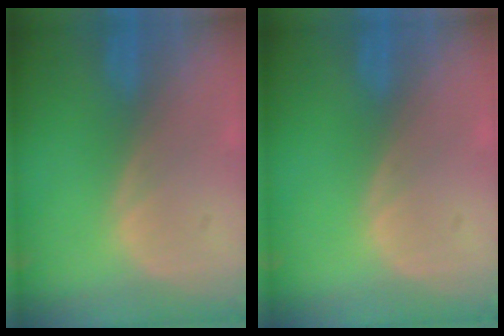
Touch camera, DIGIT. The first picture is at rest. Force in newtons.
{"total": 0.0}